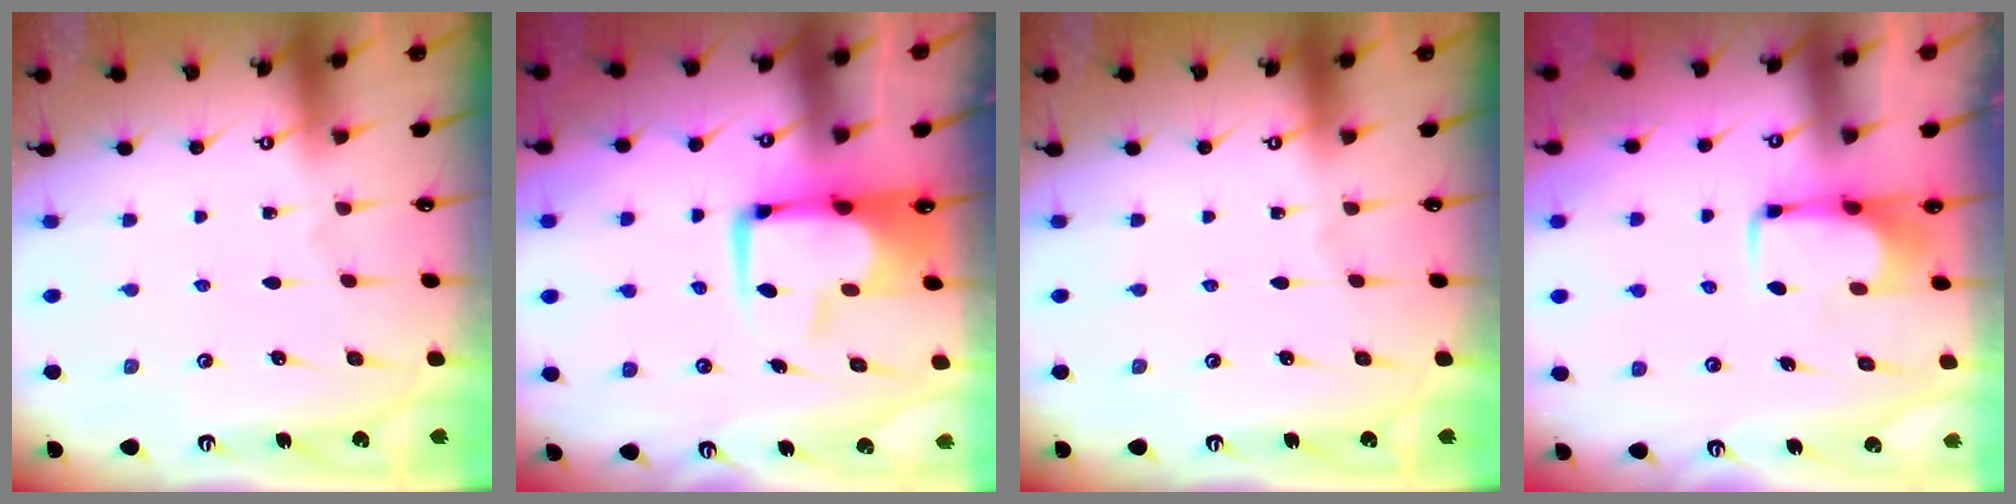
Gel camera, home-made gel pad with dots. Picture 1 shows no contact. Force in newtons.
{"total": 9.0, "press": 8.8, "slide": 1.4}
{"total": 0.0}
{"total": 1.6, "press": 1.6, "slide": 0.2}